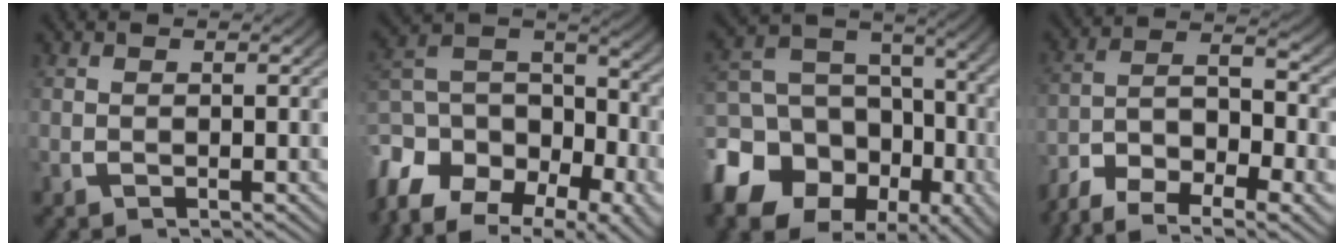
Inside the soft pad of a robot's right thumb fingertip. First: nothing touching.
{"total": 15.5, "force": [-4.9, 11.2, 9.5], "torque": [-0.192, -0.039, -0.074]}
{"total": 16.1, "force": [-5.6, 13.0, 7.7], "torque": [-0.155, -0.055, -0.084]}
{"total": 11.8, "force": [-6.3, 7.1, 6.9], "torque": [-0.132, -0.043, -0.094]}